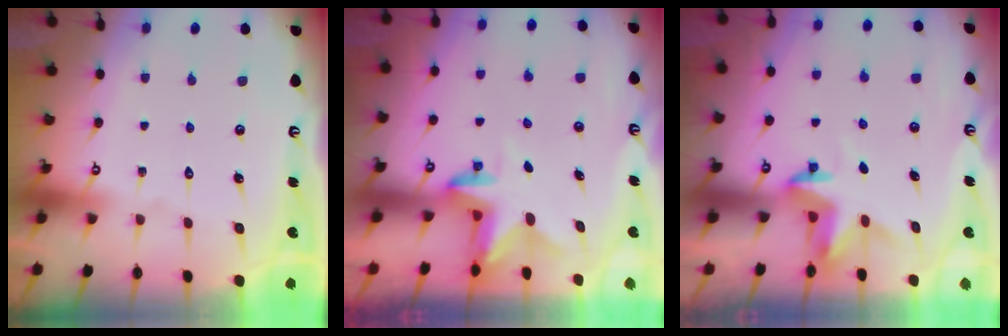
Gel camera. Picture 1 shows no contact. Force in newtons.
{"total": 3.0, "press": 3.0, "slide": 0.3}
{"total": 3.9, "press": 3.9, "slide": 0.3}